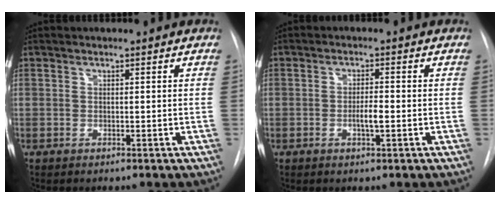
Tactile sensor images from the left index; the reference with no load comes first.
{"total": 2.6, "force": [-1.1, 0.4, 2.3], "torque": [-0.042, -0.004, -0.018]}